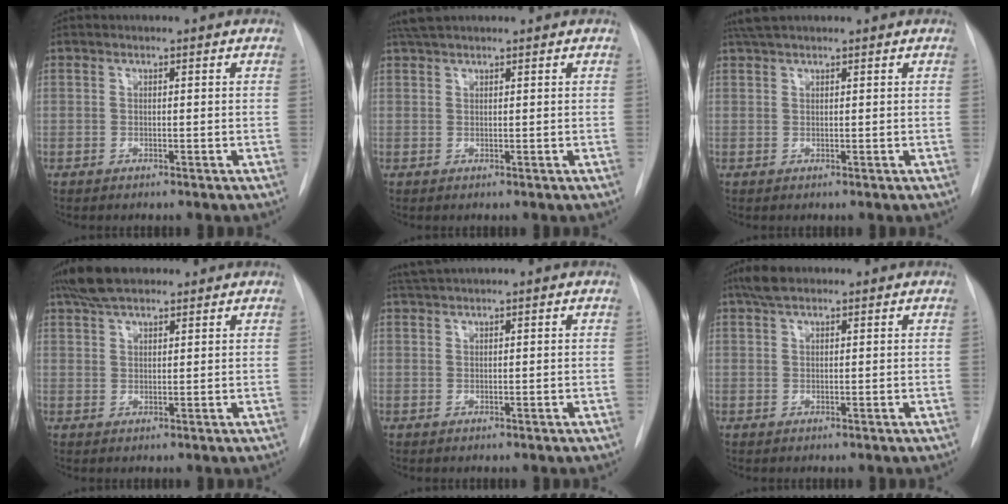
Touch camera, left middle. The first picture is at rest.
{"total": 3.5, "force": [3.1, 0.5, 1.5], "torque": [-0.032, 0.025, 0.058]}
{"total": 3.5, "force": [3.0, 0.6, 1.6], "torque": [-0.033, 0.025, 0.057]}
{"total": 6.7, "force": [5.3, 2.2, 3.5], "torque": [-0.068, 0.023, 0.097]}
{"total": 2.3, "force": [2.1, -0.5, 0.9], "torque": [-0.018, 0.017, 0.043]}
{"total": 3.3, "force": [2.5, 1.2, 1.9], "torque": [-0.043, 0.013, 0.047]}